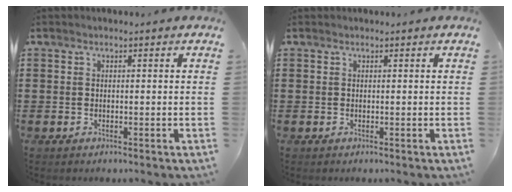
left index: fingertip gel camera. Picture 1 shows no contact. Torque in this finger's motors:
{"motor_torque": [-0.01, 0.03, -0.04, 0.01]}